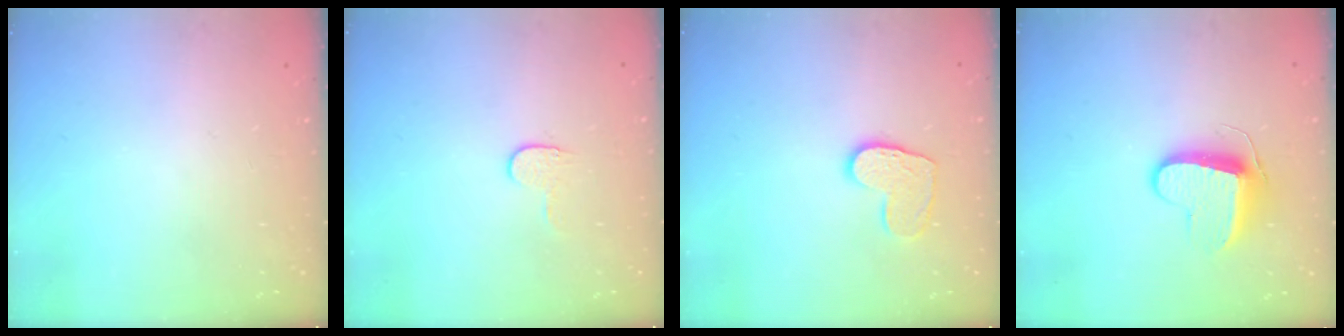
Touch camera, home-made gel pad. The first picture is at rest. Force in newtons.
{"total": 3.5, "press": 3.5, "slide": 0.4}
{"total": 9.1, "press": 9.1, "slide": 0.2}
{"total": 9.6, "press": 9.6, "slide": 0.2}